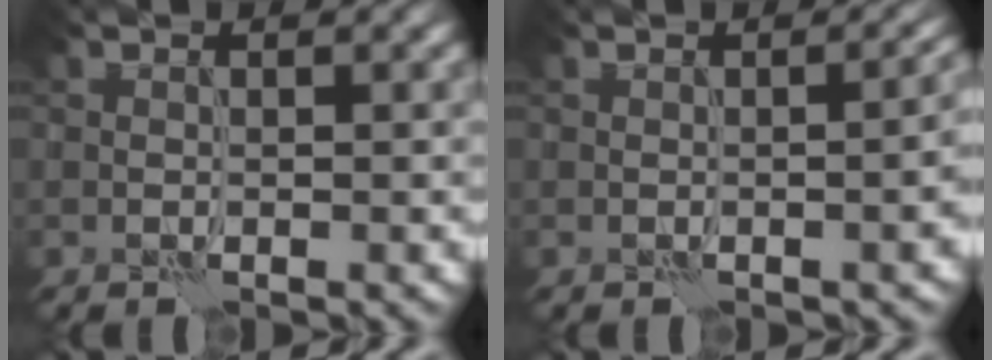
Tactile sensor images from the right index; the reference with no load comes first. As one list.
[{"total": 4.6, "force": [-0.4, 1.9, 4.1], "torque": [-0.024, 0.006, -0.001]}]